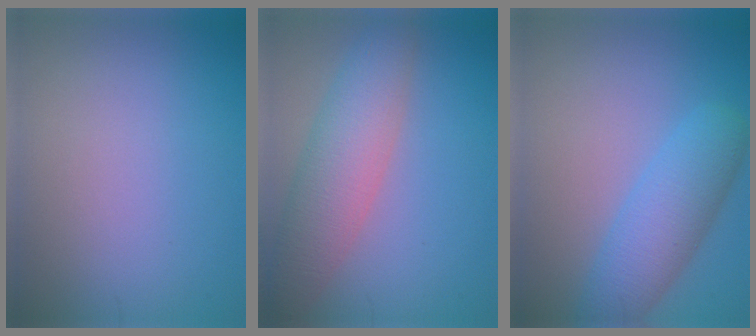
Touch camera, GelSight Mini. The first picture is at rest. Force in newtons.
{"total": 6.1, "press": 6.0, "slide": 0.5}
{"total": 5.2, "press": 5.2, "slide": 0.0}